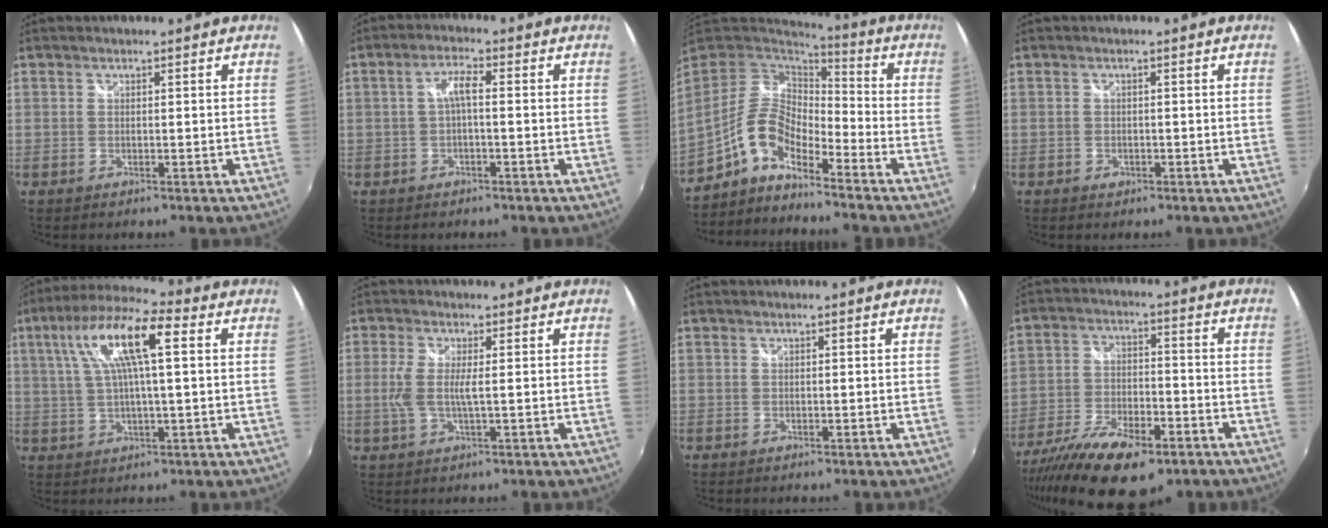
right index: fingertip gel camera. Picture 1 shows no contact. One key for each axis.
{"total": 3.3, "fx": -0.4, "fy": 0.7, "fz": 3.2, "tx": -0.064, "ty": 0.010, "tz": -0.007}
{"total": 9.3, "fx": -6.1, "fy": 3.6, "fz": 6.1, "tx": -0.123, "ty": 0.016, "tz": -0.127}
{"total": 1.3, "fx": -0.8, "fy": 1.1, "fz": 0.4, "tx": -0.007, "ty": -0.001, "tz": -0.009}
{"total": 13.5, "fx": 4.0, "fy": 2.9, "fz": 12.6, "tx": -0.238, "ty": 0.027, "tz": 0.068}
{"total": 4.6, "fx": 0.0, "fy": 0.7, "fz": 4.6, "tx": -0.100, "ty": -0.004, "tz": -0.004}
{"total": 0.0}
{"total": 19.2, "fx": -12.7, "fy": 7.3, "fz": 12.4, "tx": -0.255, "ty": -0.053, "tz": -0.213}